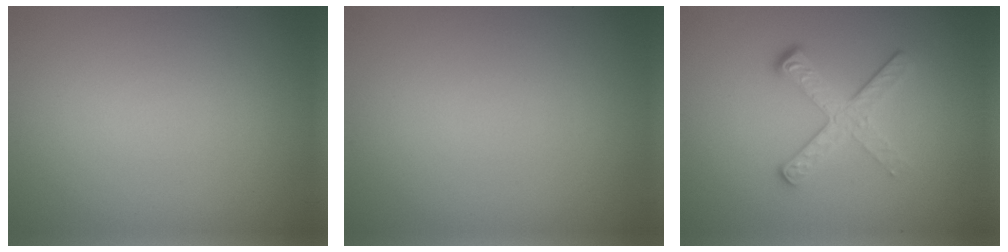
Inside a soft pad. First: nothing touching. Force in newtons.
{"total": 0.0}
{"total": 4.0, "press": 2.6, "slide": 3.1}